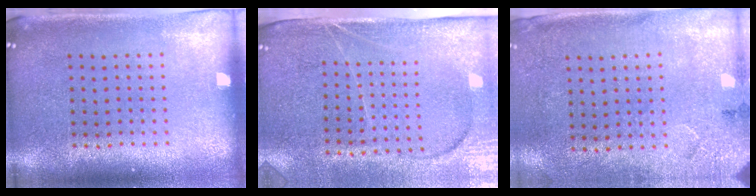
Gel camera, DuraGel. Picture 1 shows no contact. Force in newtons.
{"total": 3.8, "press": 3.3, "slide": 2.0}
{"total": 2.7, "press": 2.2, "slide": 1.6}